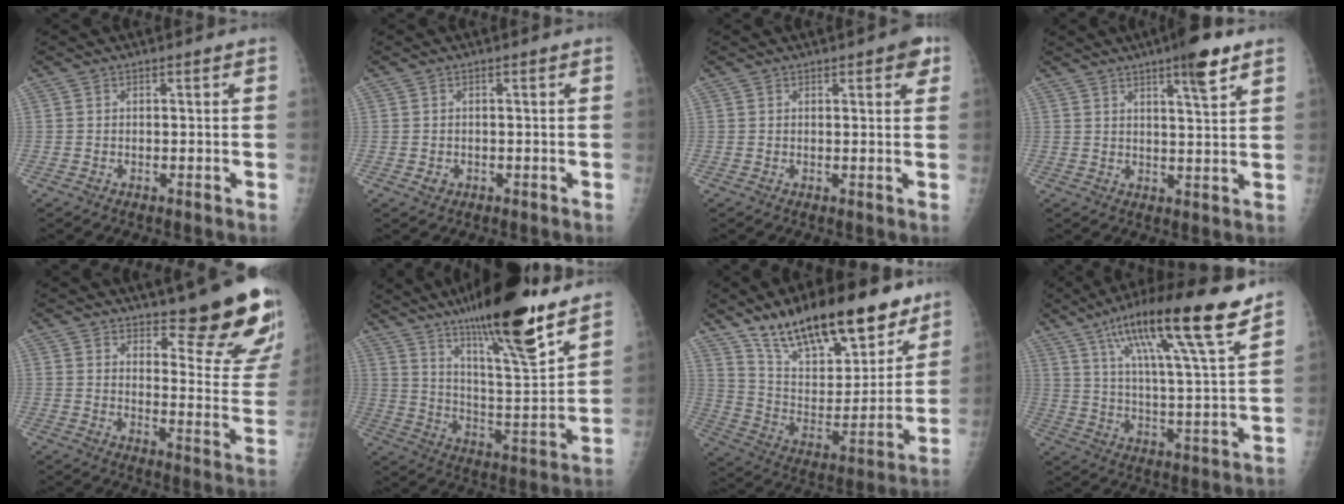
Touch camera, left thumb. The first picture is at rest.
{"total": 1.2, "force": [-0.3, 1.0, 0.5], "torque": [-0.004, 0.002, -0.002]}
{"total": 4.0, "force": [2.1, 1.5, 3.1], "torque": [-0.024, -0.004, 0.019]}
{"total": 7.7, "force": [4.8, 1.1, 5.9], "torque": [-0.085, -0.024, 0.069]}
{"total": 17.0, "force": [12.6, 4.3, 10.6], "torque": [-0.093, -0.106, 0.164]}
{"total": 23.3, "force": [16.4, 3.8, 16.2], "torque": [-0.245, -0.074, 0.274]}
{"total": 25.8, "force": [18.2, 10.3, 15.2], "torque": [-0.203, -0.065, 0.300]}
{"total": 21.2, "force": [13.3, 2.7, 16.3], "torque": [-0.257, -0.039, 0.218]}